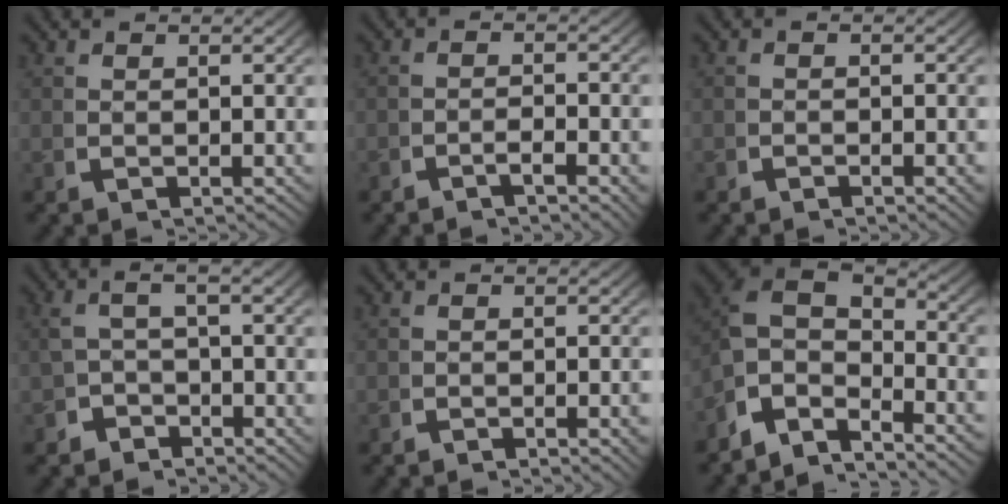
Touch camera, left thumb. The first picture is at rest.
{"total": 2.4, "force": [-1.5, 0.3, 1.8], "torque": [-0.029, 0.000, -0.032]}
{"total": 1.0, "force": [-0.8, 0.2, 0.4], "torque": [-0.004, -0.001, -0.017]}
{"total": 2.7, "force": [-1.9, 1.4, 1.5], "torque": [-0.030, -0.008, -0.026]}
{"total": 1.4, "force": [-1.2, 0.2, 0.8], "torque": [-0.006, 0.000, -0.023]}
{"total": 11.0, "force": [-0.2, 8.3, 7.2], "torque": [-0.175, -0.037, -0.008]}